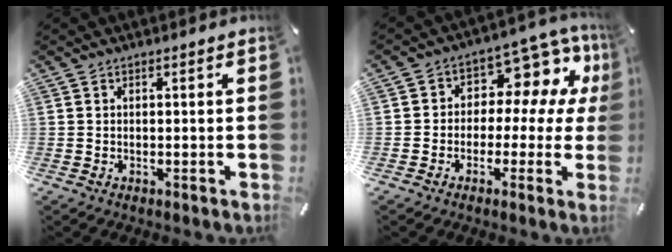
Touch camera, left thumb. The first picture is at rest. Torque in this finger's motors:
{"motor_torque": [0.34, 0.16, 0.32, 0.23, -0.10]}